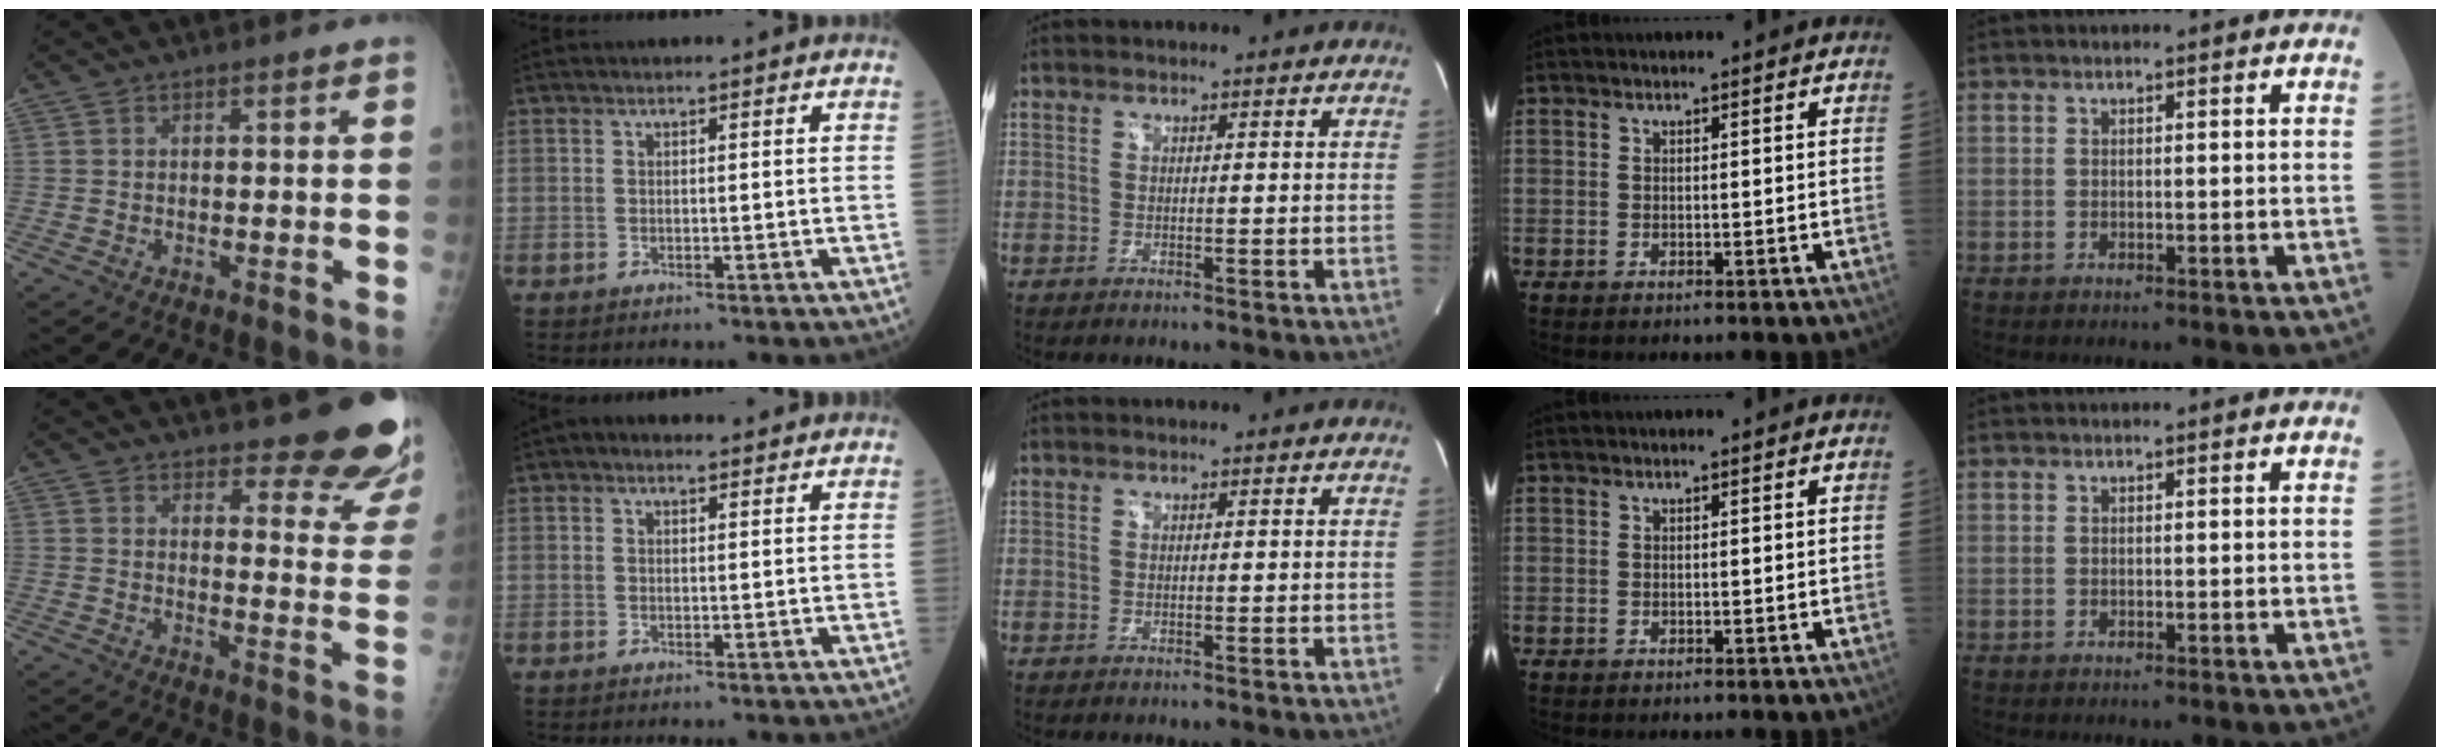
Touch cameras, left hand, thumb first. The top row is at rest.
{"thumb": {"total": 15.0, "force": [13.3, 3.9, 5.8], "torque": [-0.023, -0.112, 0.144]}, "index": {"total": 2.1, "force": [1.3, 1.1, 1.1], "torque": [-0.029, 0.020, 0.020]}}